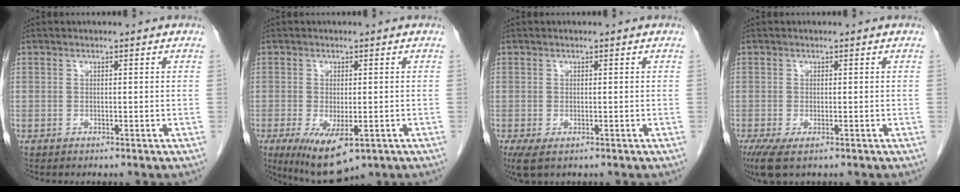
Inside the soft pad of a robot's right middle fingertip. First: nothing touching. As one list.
[{"total": 9.5, "force": [-4.7, 3.7, 7.4], "torque": [-0.122, -0.023, -0.067]}, {"total": 3.4, "force": [-1.9, 1.6, 2.4], "torque": [-0.044, -0.011, -0.028]}, {"total": 4.5, "force": [-2.6, 1.5, 3.3], "torque": [-0.060, -0.014, -0.043]}]